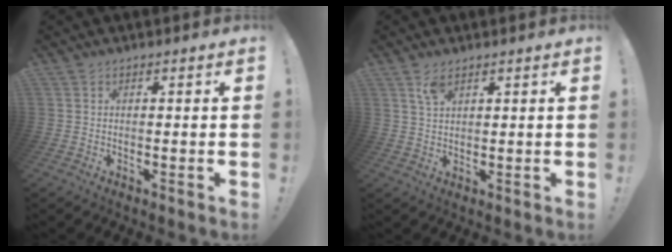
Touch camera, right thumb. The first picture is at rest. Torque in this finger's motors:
{"motor_torque": [0.63, 0.99, 0.14, 0.03, 0.00]}